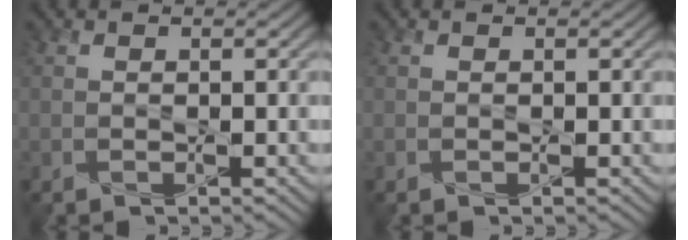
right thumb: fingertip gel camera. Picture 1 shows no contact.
{"total": 0.0}